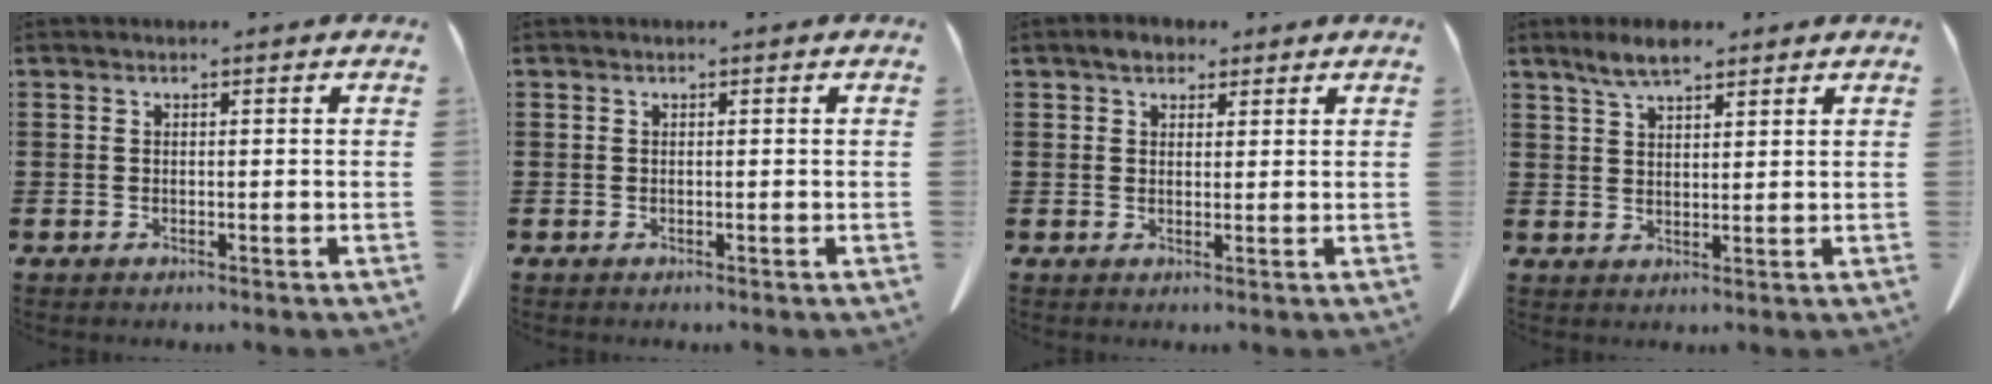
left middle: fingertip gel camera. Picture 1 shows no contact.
{"total": 0.0}
{"total": 2.6, "force": [2.0, 1.5, 0.7], "torque": [-0.006, 0.004, 0.033]}
{"total": 4.9, "force": [3.9, 1.3, 2.7], "torque": [-0.060, 0.000, 0.070]}